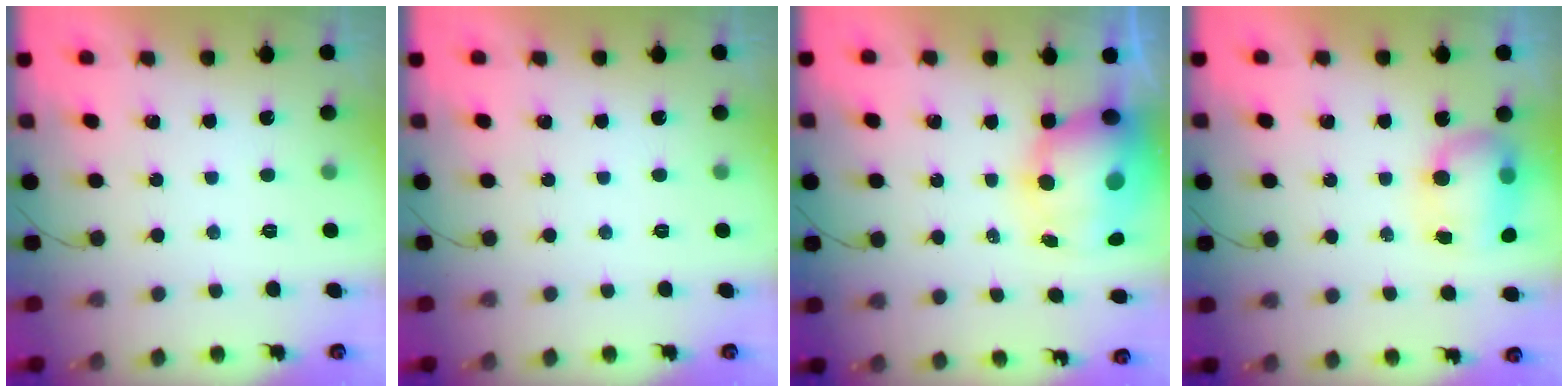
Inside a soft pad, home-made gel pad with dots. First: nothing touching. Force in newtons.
{"total": 0.0}
{"total": 12.5, "press": 12.1, "slide": 3.4}
{"total": 7.8, "press": 7.7, "slide": 1.1}